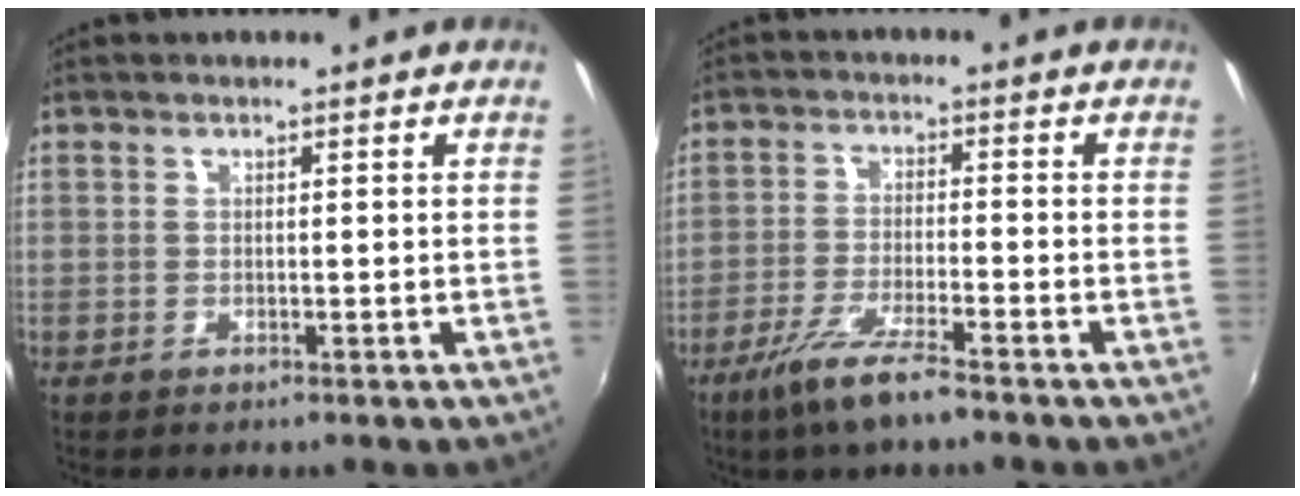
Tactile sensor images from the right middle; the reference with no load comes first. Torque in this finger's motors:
{"motor_torque": [1.15, -0.99, 0.52, 0.20]}